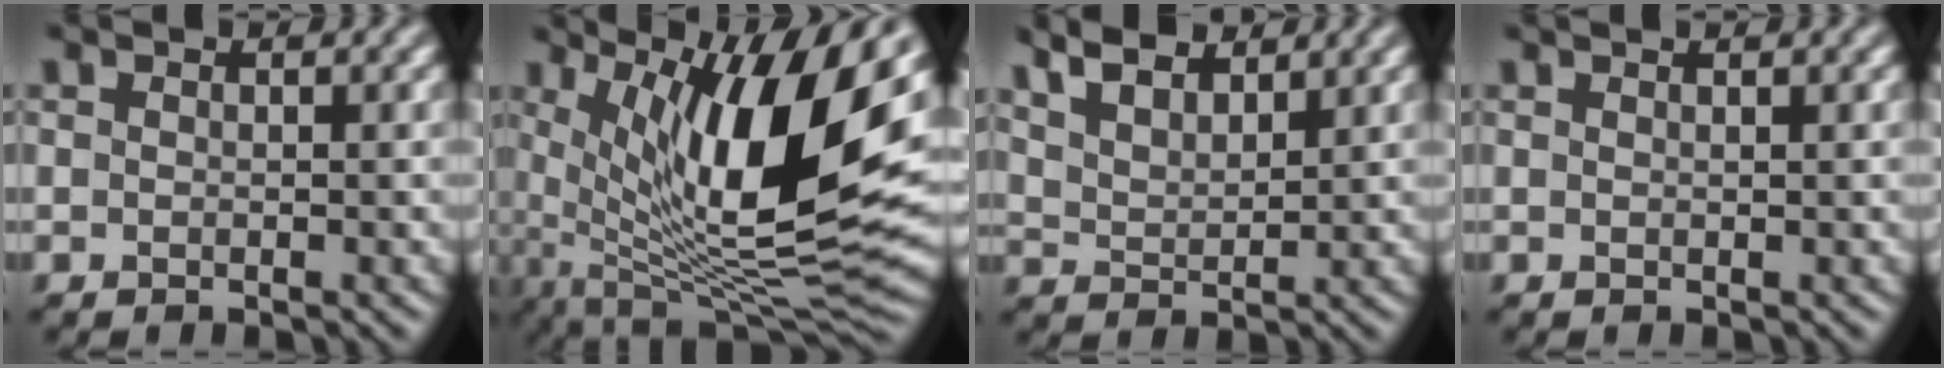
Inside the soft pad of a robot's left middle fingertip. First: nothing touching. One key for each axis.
{"total": 14.2, "fx": 4.0, "fy": 4.8, "fz": 12.7, "tx": -0.210, "ty": -0.007, "tz": 0.069}
{"total": 5.8, "fx": 4.9, "fy": 2.1, "fz": 2.4, "tx": -0.058, "ty": 0.022, "tz": 0.073}
{"total": 1.1, "fx": 0.9, "fy": 0.4, "fz": 0.6, "tx": -0.002, "ty": 0.001, "tz": 0.000}